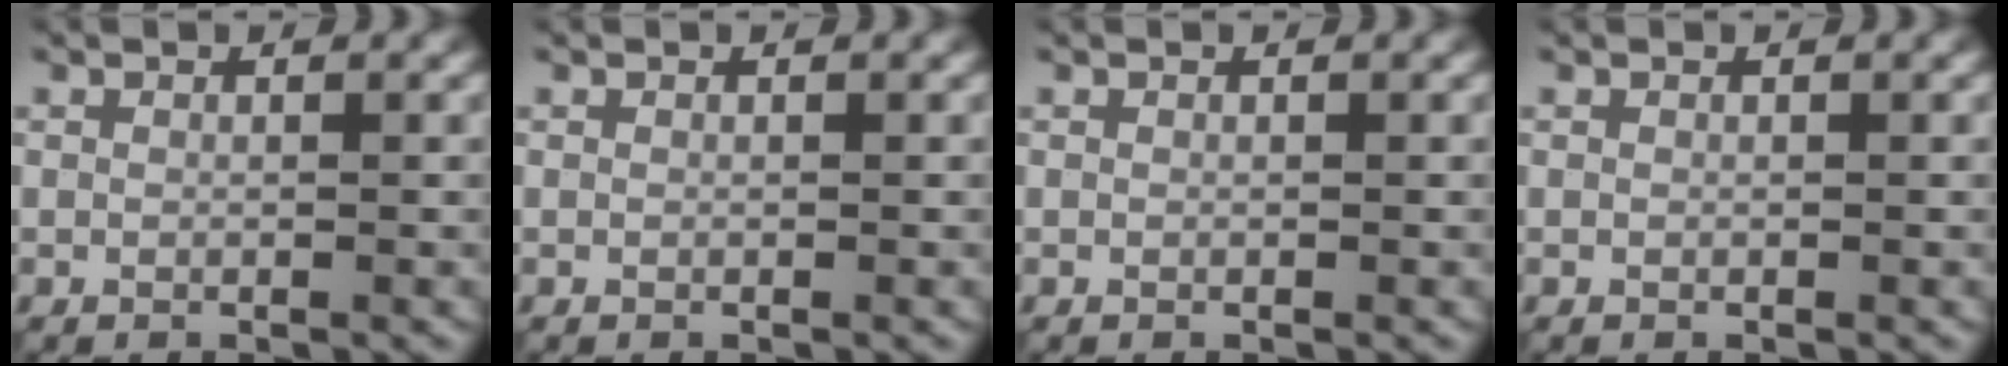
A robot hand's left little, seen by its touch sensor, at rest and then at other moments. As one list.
[{"total": 0.0}, {"total": 0.0}, {"total": 0.0}]